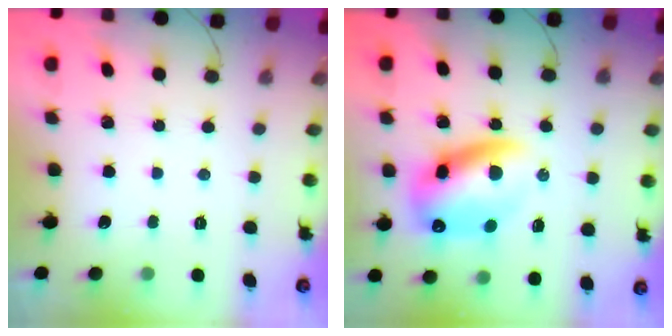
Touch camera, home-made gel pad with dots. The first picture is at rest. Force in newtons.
{"total": 16.2, "press": 15.6, "slide": 4.3}